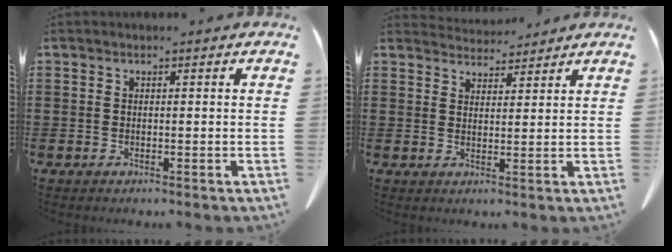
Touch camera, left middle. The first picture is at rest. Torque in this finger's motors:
{"motor_torque": [-0.38, -0.06, -0.24, -0.07]}